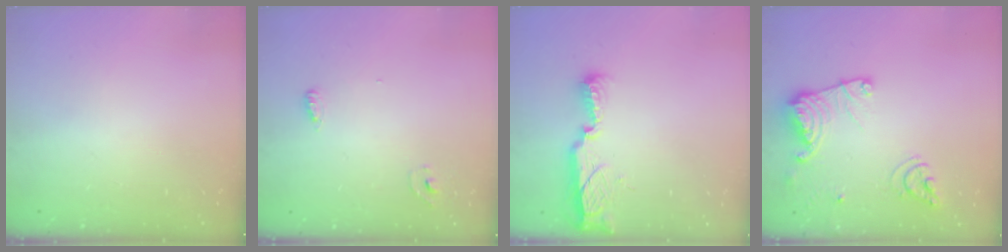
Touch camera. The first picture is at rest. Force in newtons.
{"total": 3.5, "press": 3.2, "slide": 1.4}
{"total": 11.7, "press": 10.4, "slide": 5.3}
{"total": 15.2, "press": 15.1, "slide": 1.8}